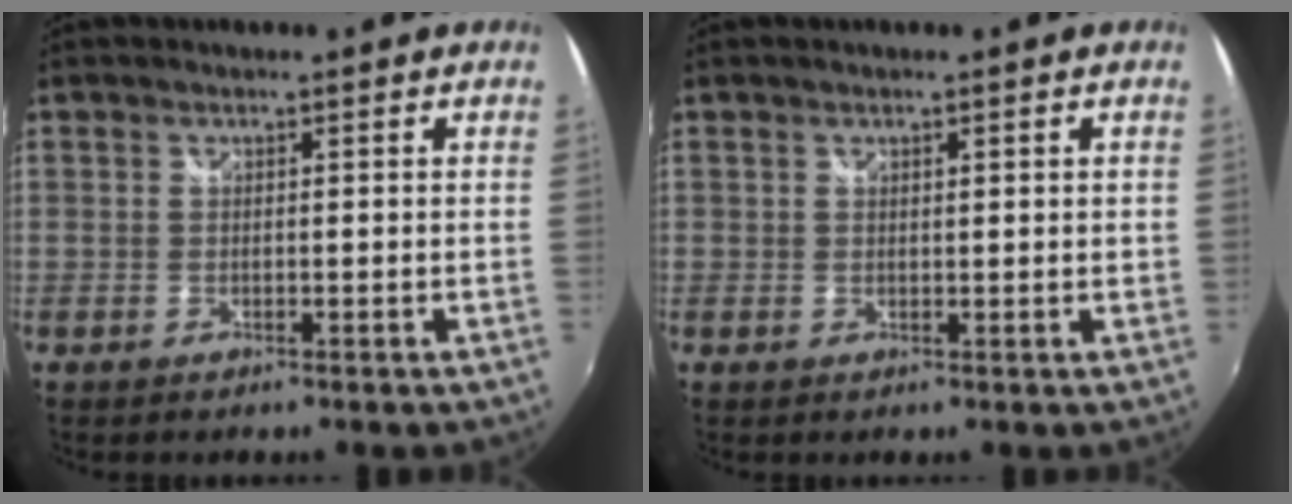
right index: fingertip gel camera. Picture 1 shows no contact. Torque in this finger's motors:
{"motor_torque": [-0.06, 0.06, -0.03, 0.00]}